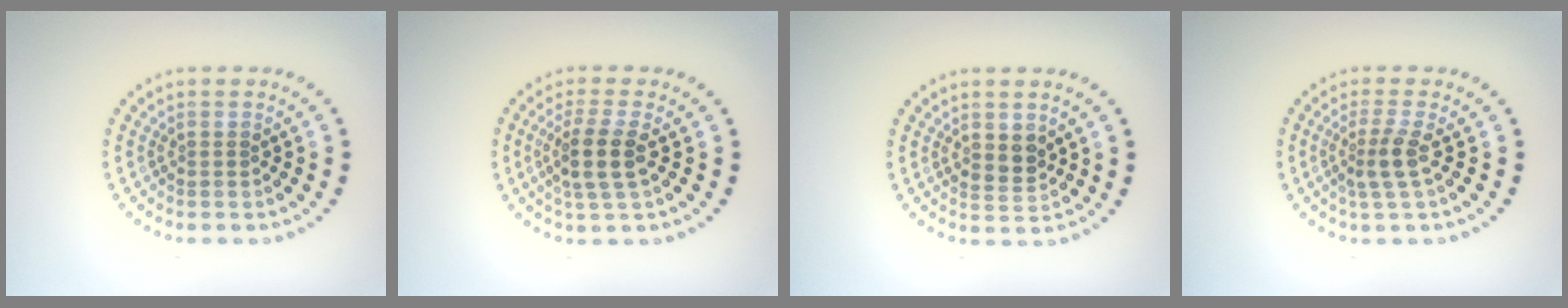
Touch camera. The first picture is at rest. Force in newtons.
{"total": 3.2, "press": 2.7, "slide": 1.7}
{"total": 1.9, "press": 1.8, "slide": 0.6}
{"total": 2.2, "press": 1.8, "slide": 1.4}